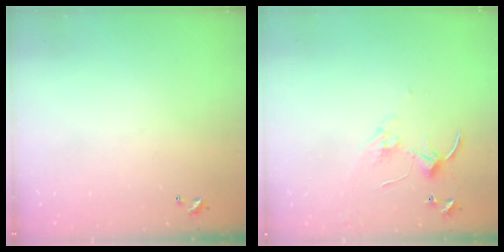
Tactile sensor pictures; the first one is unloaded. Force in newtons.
{"total": 5.5, "press": 5.5, "slide": 0.3}